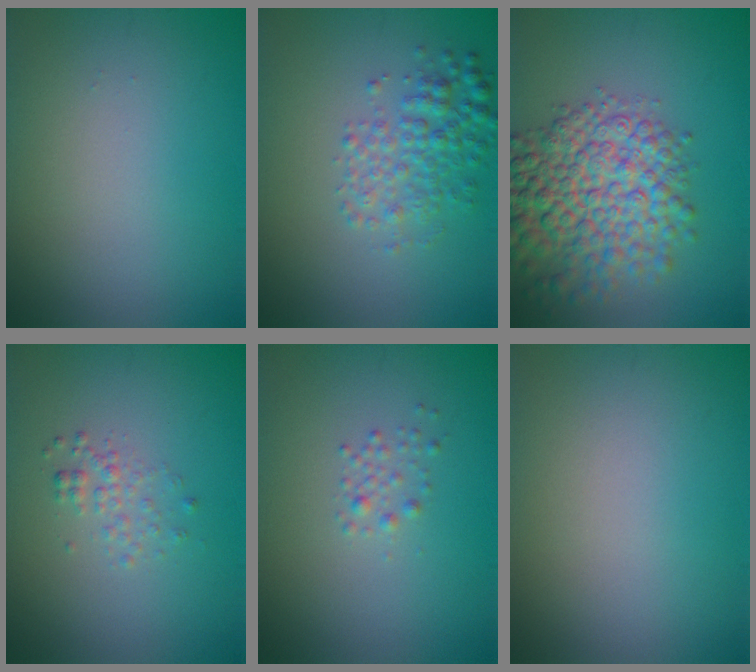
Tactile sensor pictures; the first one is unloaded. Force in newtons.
{"total": 3.3, "press": 3.3, "slide": 0.1}
{"total": 8.9, "press": 8.9, "slide": 0.2}
{"total": 1.4, "press": 1.4, "slide": 0.1}
{"total": 1.1, "press": 1.1, "slide": 0.1}
{"total": 0.0}